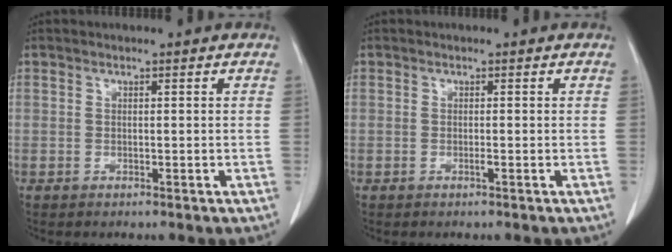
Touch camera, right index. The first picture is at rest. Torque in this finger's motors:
{"motor_torque": [0.29, 0.28, 0.20, 0.06]}